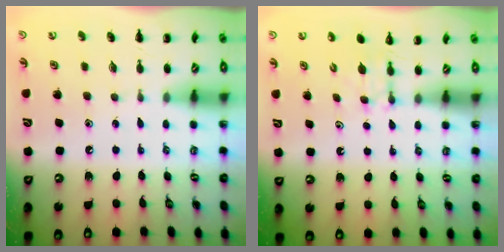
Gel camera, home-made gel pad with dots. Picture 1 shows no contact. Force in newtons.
{"total": 2.7, "press": 2.5, "slide": 1.1}